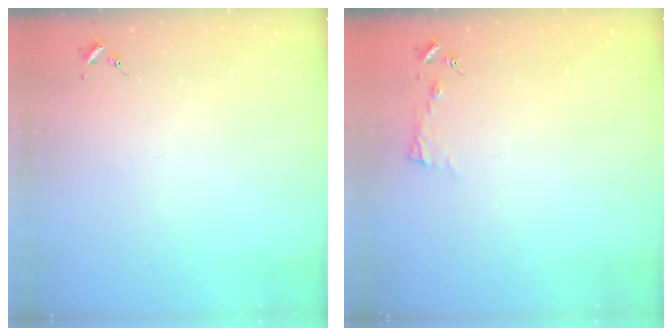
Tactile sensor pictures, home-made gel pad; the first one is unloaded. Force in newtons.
{"total": 3.4, "press": 3.4, "slide": 0.4}